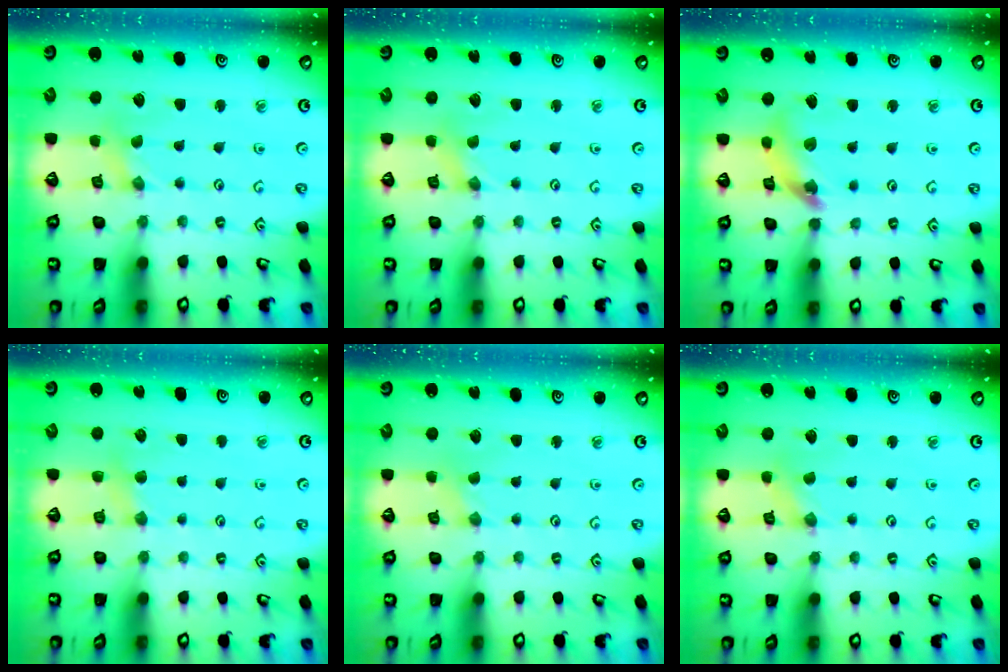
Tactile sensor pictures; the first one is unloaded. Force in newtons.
{"total": 0.0}
{"total": 11.1, "press": 11.0, "slide": 1.4}
{"total": 3.8, "press": 3.7, "slide": 0.8}
{"total": 0.0}
{"total": 0.0}